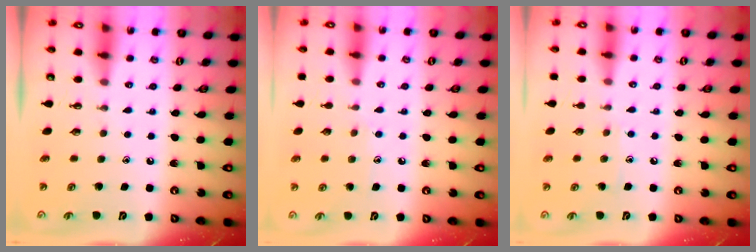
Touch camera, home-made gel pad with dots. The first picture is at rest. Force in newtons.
{"total": 5.7, "press": 5.6, "slide": 0.7}
{"total": 6.0, "press": 6.0, "slide": 0.6}